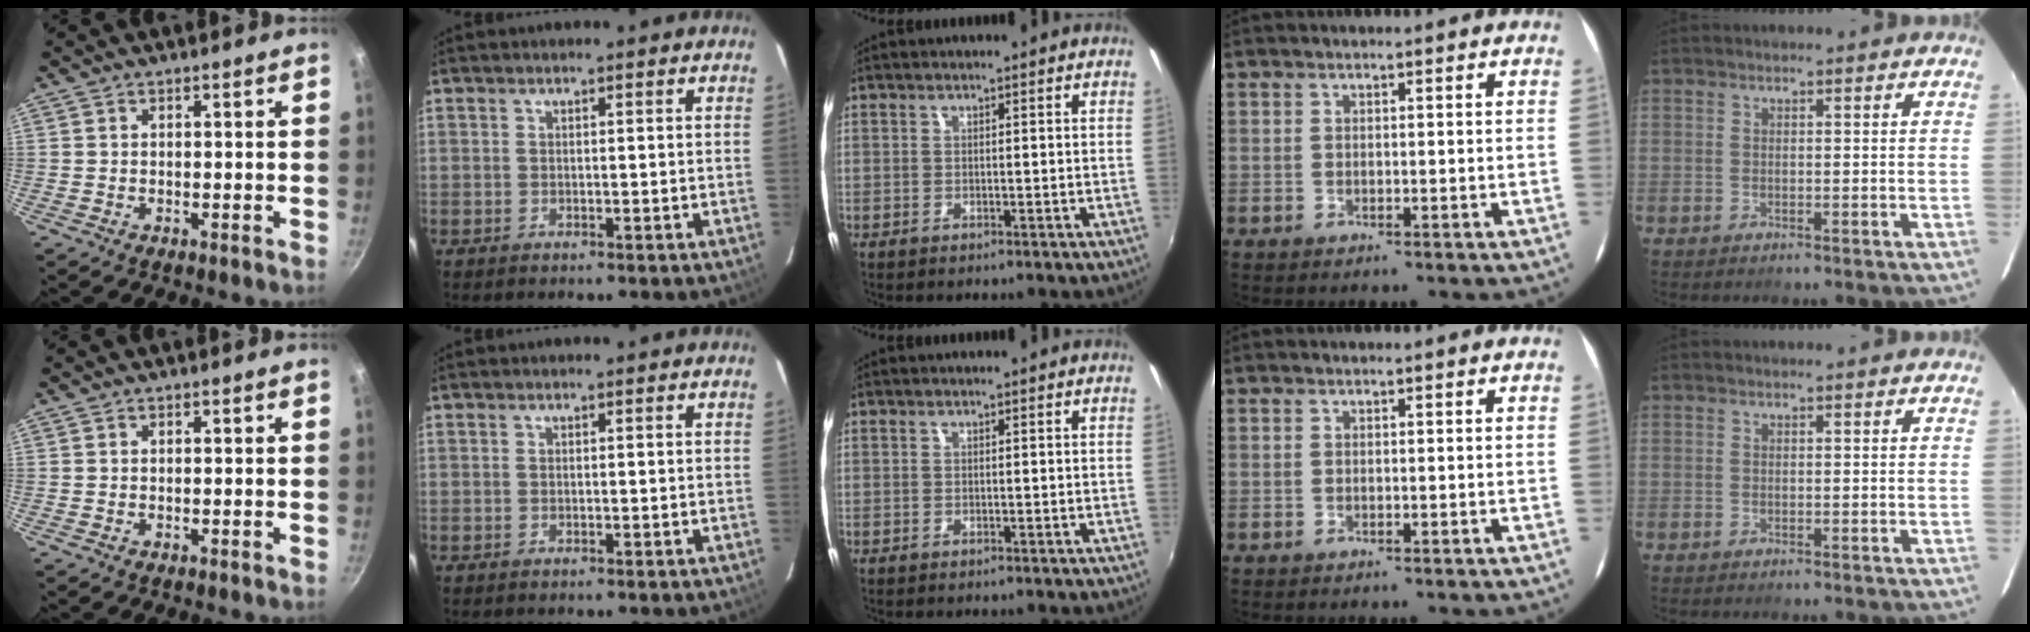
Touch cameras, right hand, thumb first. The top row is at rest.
{}